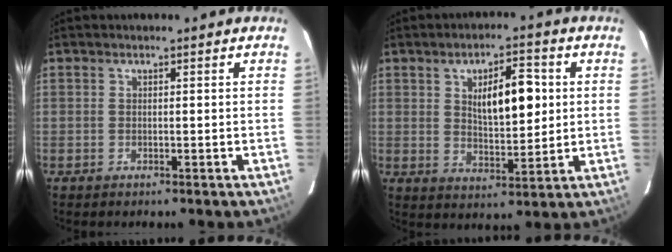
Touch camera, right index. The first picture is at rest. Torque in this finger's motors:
{"motor_torque": [0.29, 0.09, 0.25, 0.07]}